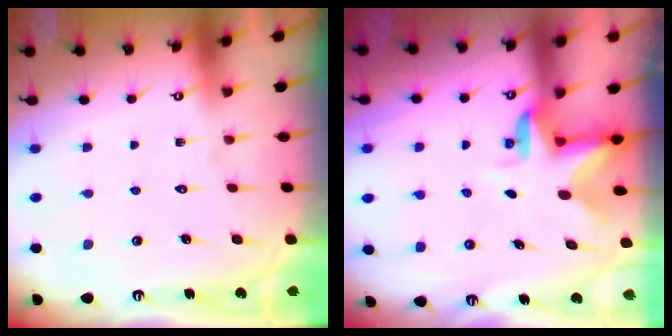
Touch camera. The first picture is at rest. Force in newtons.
{"total": 3.1, "press": 3.0, "slide": 0.5}